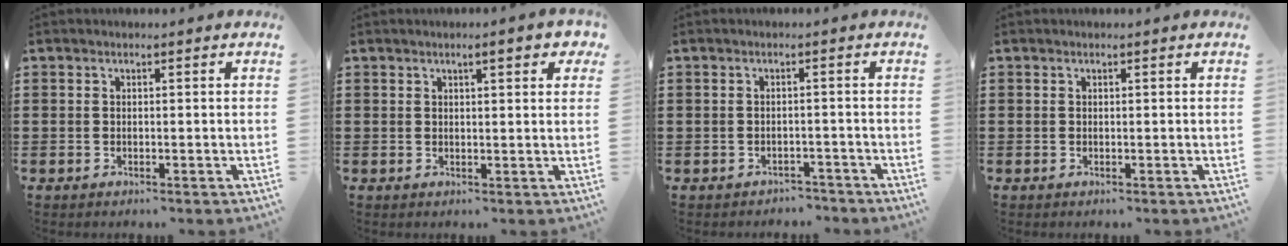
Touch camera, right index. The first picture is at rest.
{"total": 3.0, "force": [1.7, 0.5, 2.4], "torque": [-0.033, 0.000, 0.024]}
{"total": 1.7, "force": [-1.7, 0.5, -0.2], "torque": [-0.003, 0.005, -0.039]}
{"total": 0.0}